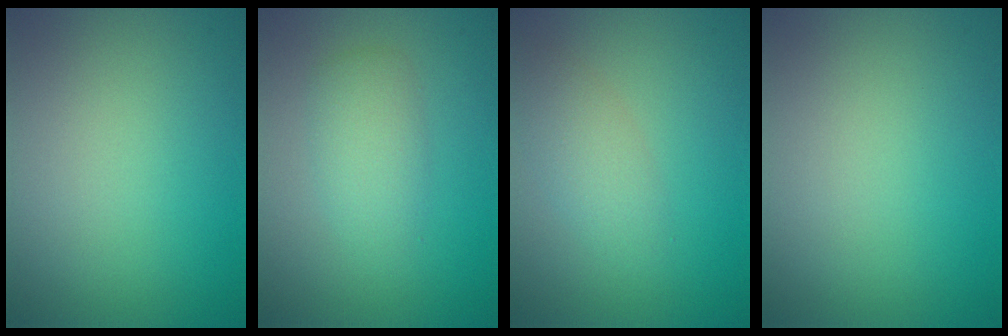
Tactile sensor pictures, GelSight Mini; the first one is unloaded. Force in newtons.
{"total": 2.6, "press": 2.6, "slide": 0.1}
{"total": 2.3, "press": 2.3, "slide": 0.1}
{"total": 0.0}